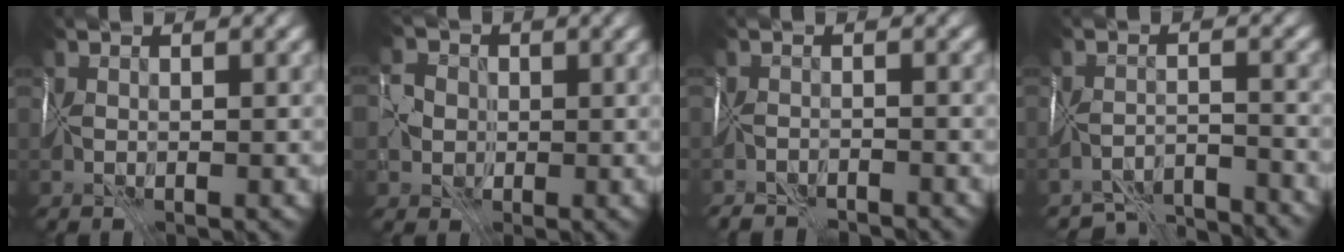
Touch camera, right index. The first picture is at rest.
{"total": 2.2, "force": [0.0, 2.2, 0.2], "torque": [-0.002, 0.008, -0.002]}
{"total": 3.7, "force": [-3.6, 0.4, 0.2], "torque": [0.000, -0.007, -0.051]}
{"total": 7.1, "force": [-7.0, 1.0, 0.9], "torque": [-0.007, -0.009, -0.099]}